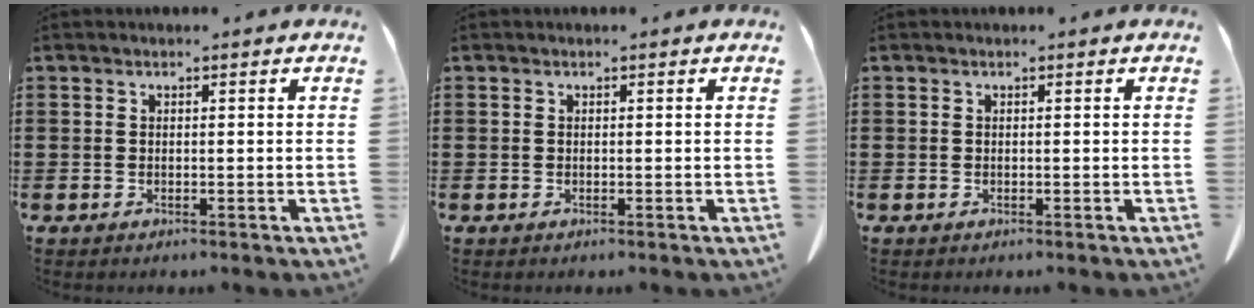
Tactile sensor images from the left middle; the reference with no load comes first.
{"total": 0.0}
{"total": 0.0}